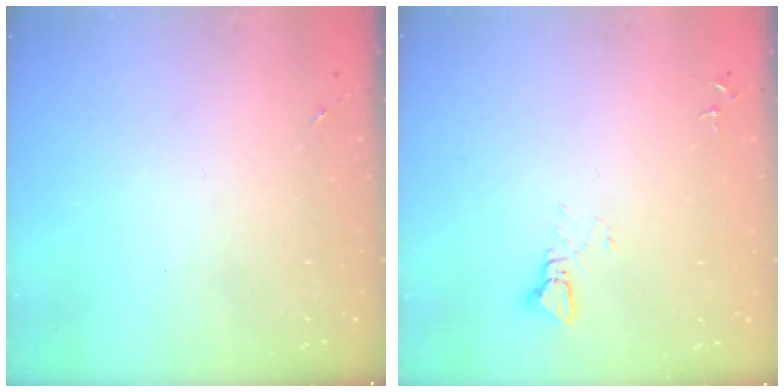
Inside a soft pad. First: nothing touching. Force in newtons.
{"total": 2.4, "press": 2.4, "slide": 0.1}